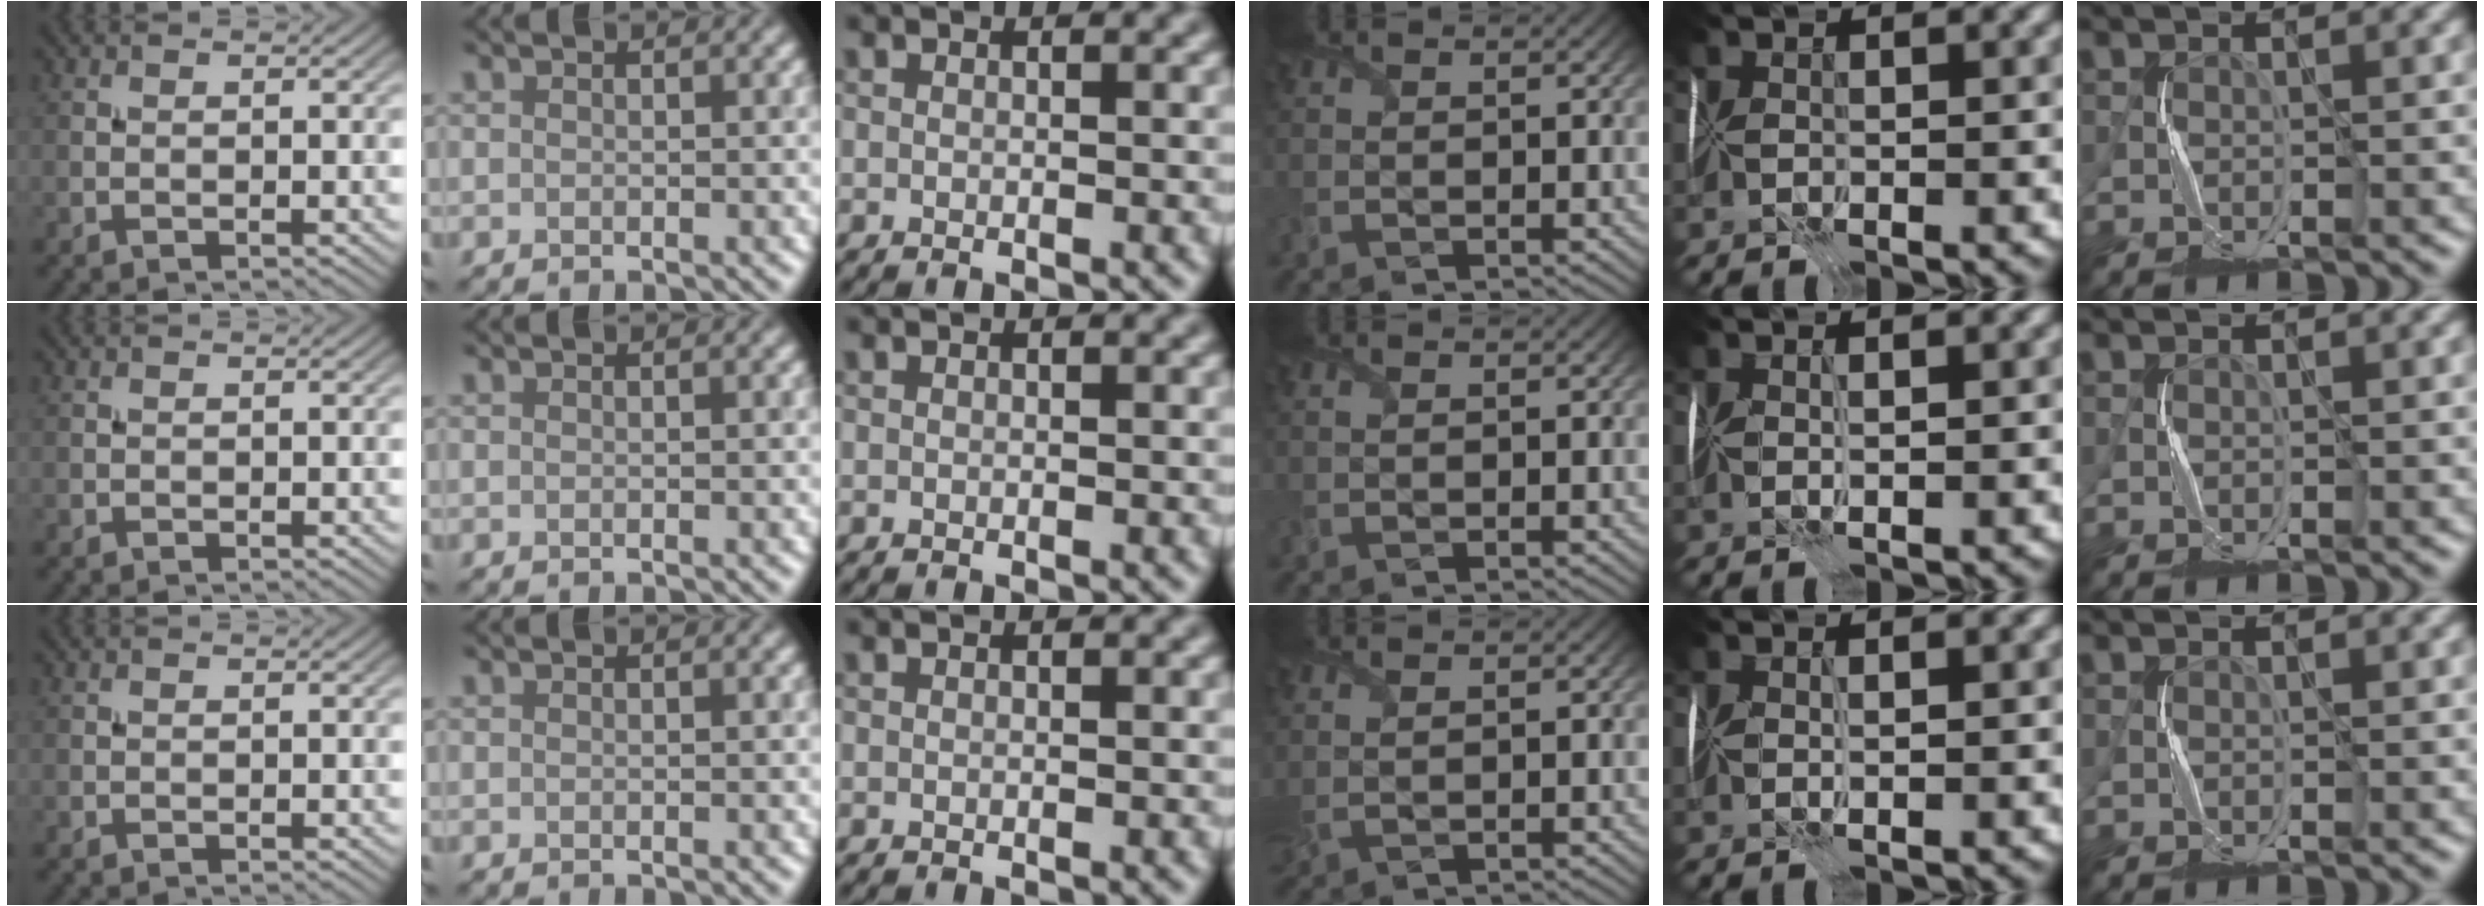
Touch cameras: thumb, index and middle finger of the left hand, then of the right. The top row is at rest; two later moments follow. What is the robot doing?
{"motion": "fold", "object": "handkerchief"}